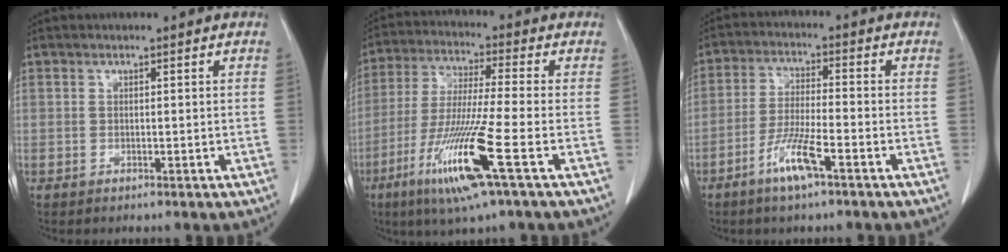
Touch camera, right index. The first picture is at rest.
{"total": 14.0, "force": [-6.0, -0.8, 12.6], "torque": [-0.259, -0.031, -0.116]}
{"total": 7.2, "force": [-4.1, 0.7, 5.8], "torque": [-0.120, -0.007, -0.080]}